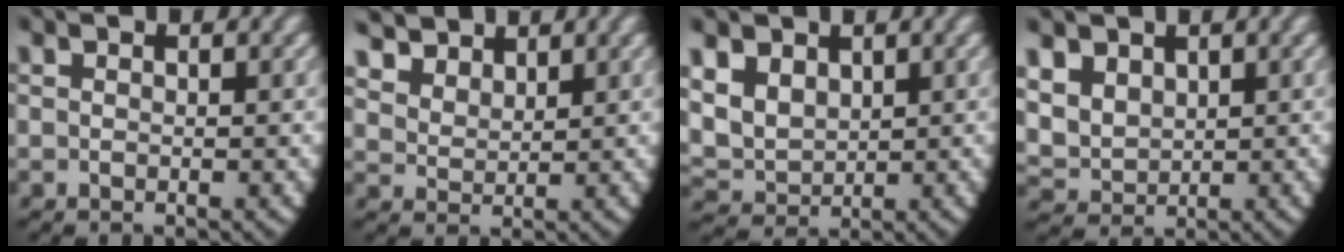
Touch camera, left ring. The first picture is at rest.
{"total": 4.2, "force": [3.0, 2.4, 1.6], "torque": [-0.041, -0.004, 0.060]}
{"total": 7.5, "force": [1.4, 6.6, 3.2], "torque": [-0.116, -0.026, 0.033]}
{"total": 6.1, "force": [1.4, 5.4, 2.5], "torque": [-0.092, -0.023, 0.037]}